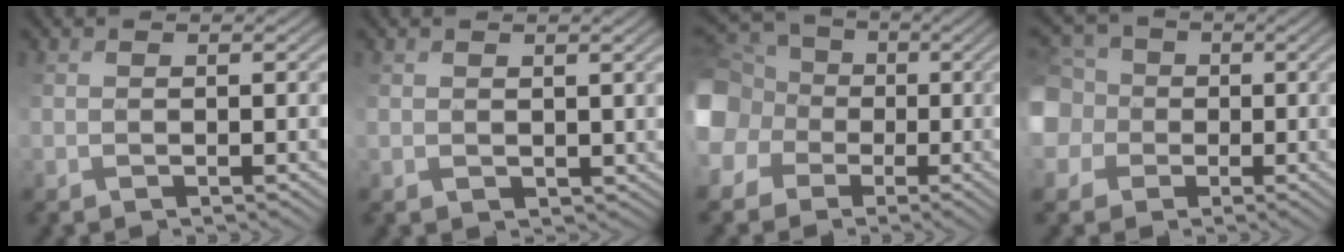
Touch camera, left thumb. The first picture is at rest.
{"total": 2.2, "force": [0.7, 2.0, 0.7], "torque": [-0.026, -0.005, 0.018]}
{"total": 14.0, "force": [-0.9, 12.8, 5.5], "torque": [-0.204, 0.006, -0.052]}
{"total": 7.9, "force": [0.1, 7.4, 2.9], "torque": [-0.122, -0.001, -0.010]}